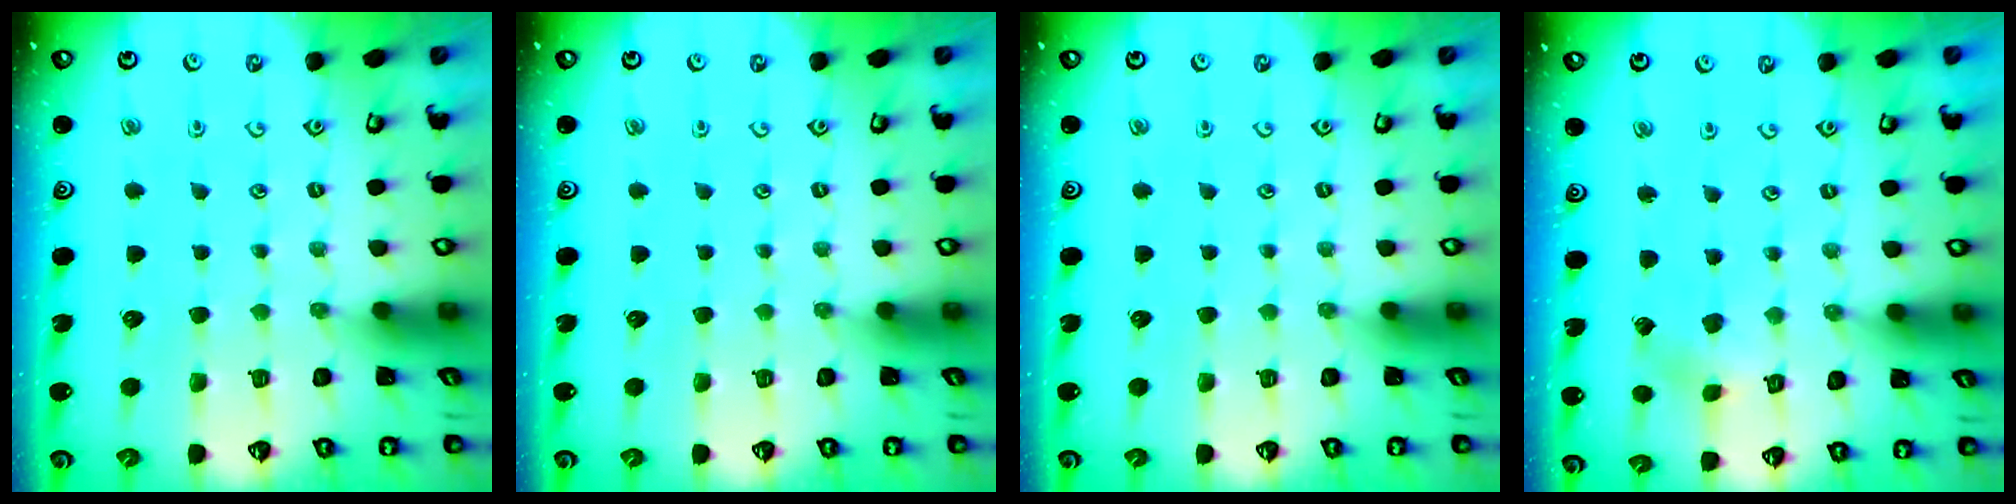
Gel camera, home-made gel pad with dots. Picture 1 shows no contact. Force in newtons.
{"total": 0.0}
{"total": 0.0}
{"total": 2.2, "press": 2.2, "slide": 0.3}